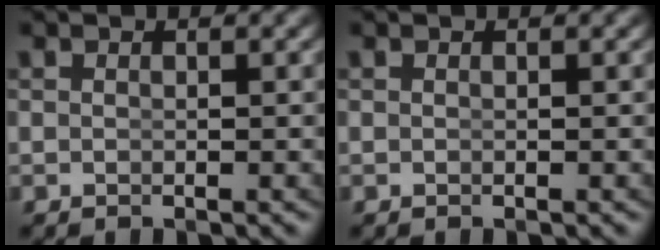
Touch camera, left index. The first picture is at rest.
{"total": 0.0}